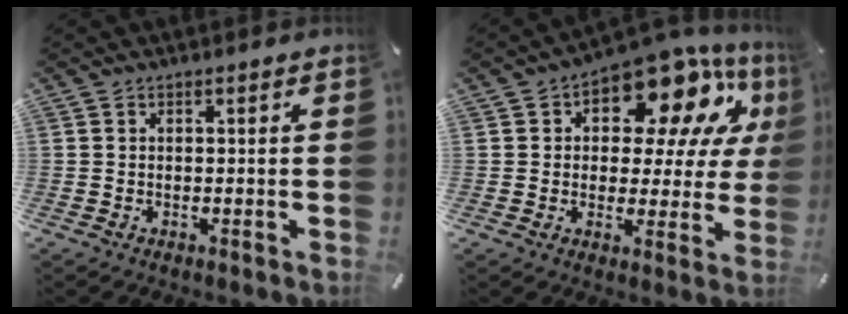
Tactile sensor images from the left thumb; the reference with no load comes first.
{"total": 16.1, "force": [9.6, 8.1, 10.1], "torque": [-0.147, -0.065, 0.162]}